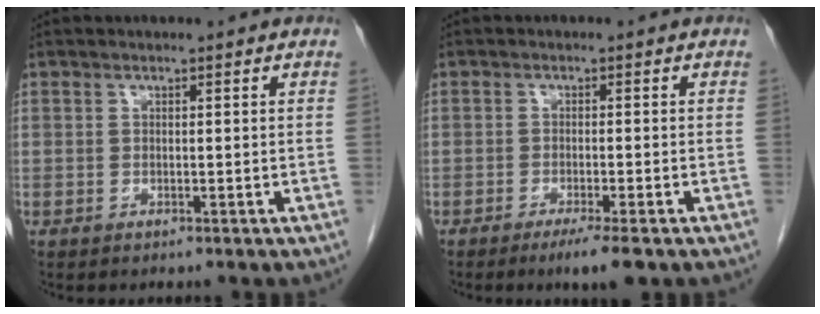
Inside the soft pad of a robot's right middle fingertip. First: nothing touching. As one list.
[{"total": 4.1, "force": [-2.7, 0.0, 3.1], "torque": [-0.047, -0.013, -0.043]}]